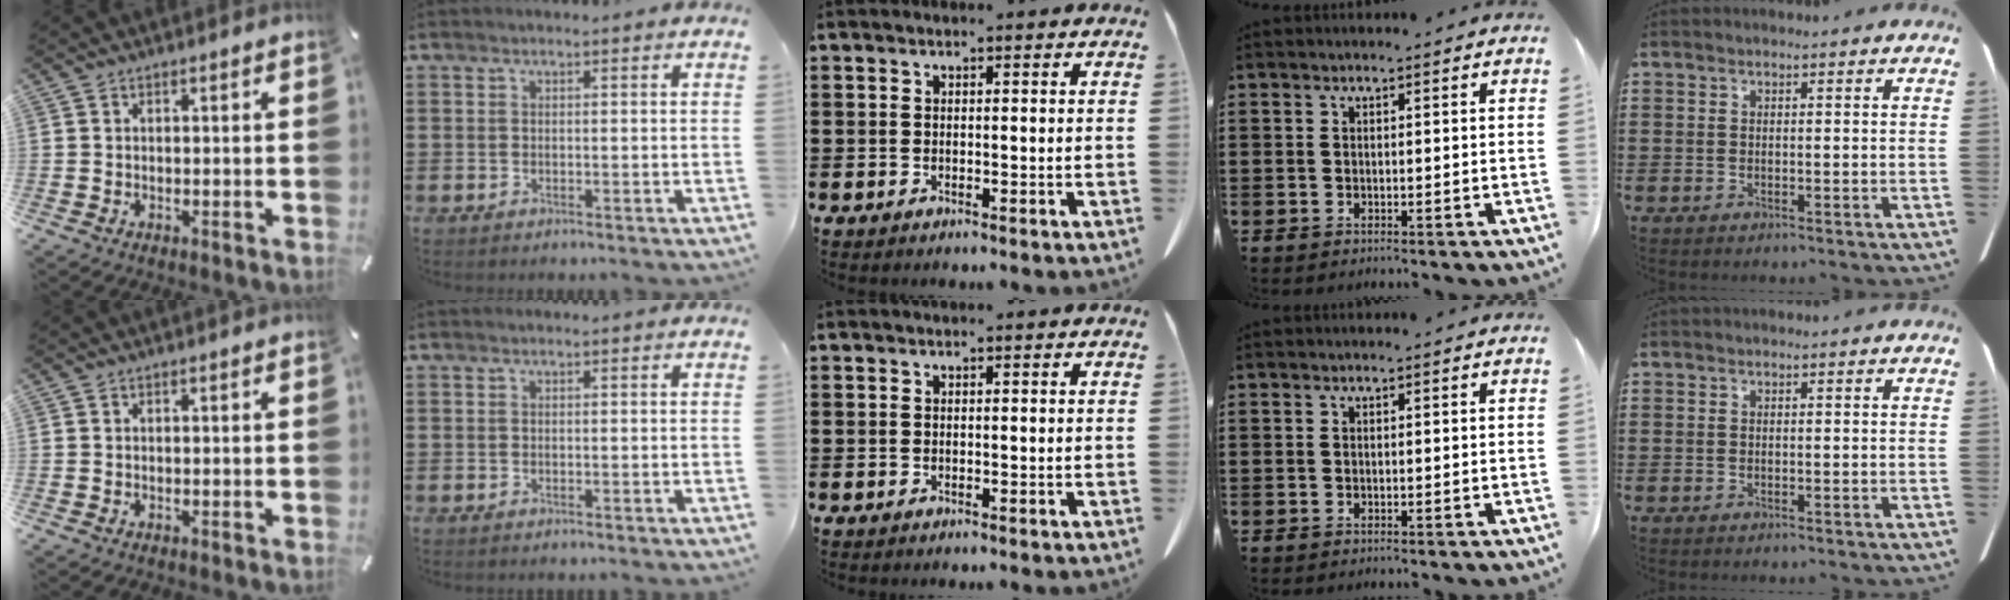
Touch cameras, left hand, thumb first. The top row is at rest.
{}